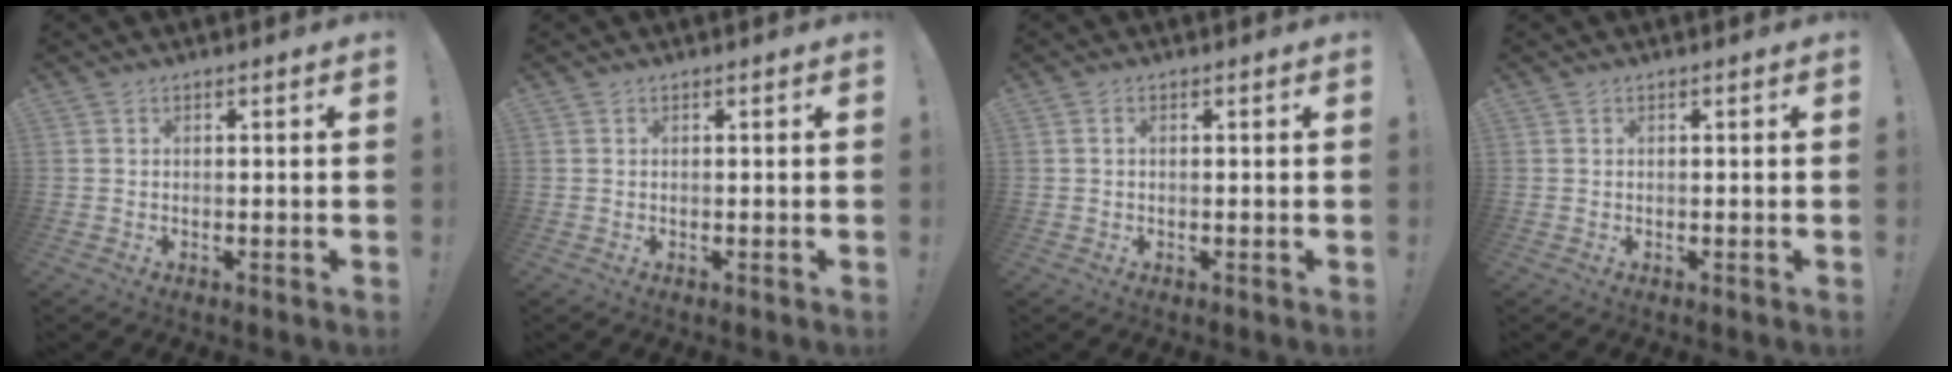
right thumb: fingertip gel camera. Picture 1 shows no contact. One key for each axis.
{"total": 0.0}
{"total": 0.8, "fx": -0.1, "fy": 0.2, "fz": 0.8, "tx": -0.022, "ty": 0.006, "tz": -0.001}
{"total": 0.0}